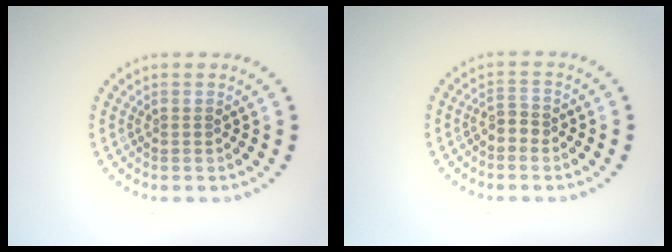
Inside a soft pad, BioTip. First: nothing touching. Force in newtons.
{"total": 1.3, "press": 1.2, "slide": 0.5}